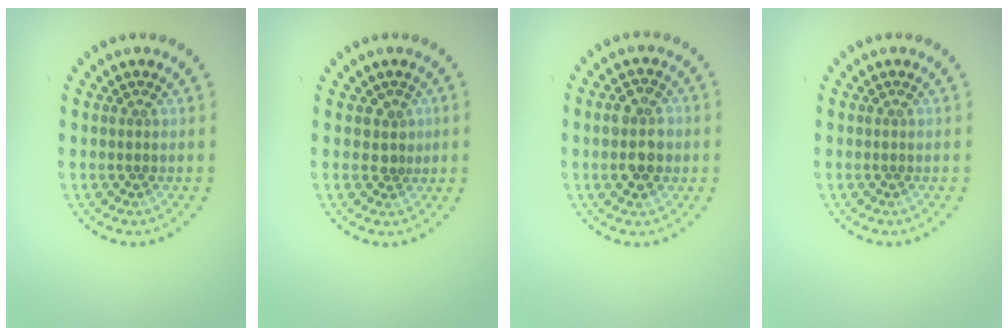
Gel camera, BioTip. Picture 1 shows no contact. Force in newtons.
{"total": 1.6, "press": 1.1, "slide": 1.1}
{"total": 3.5, "press": 3.5, "slide": 0.1}
{"total": 0.0}